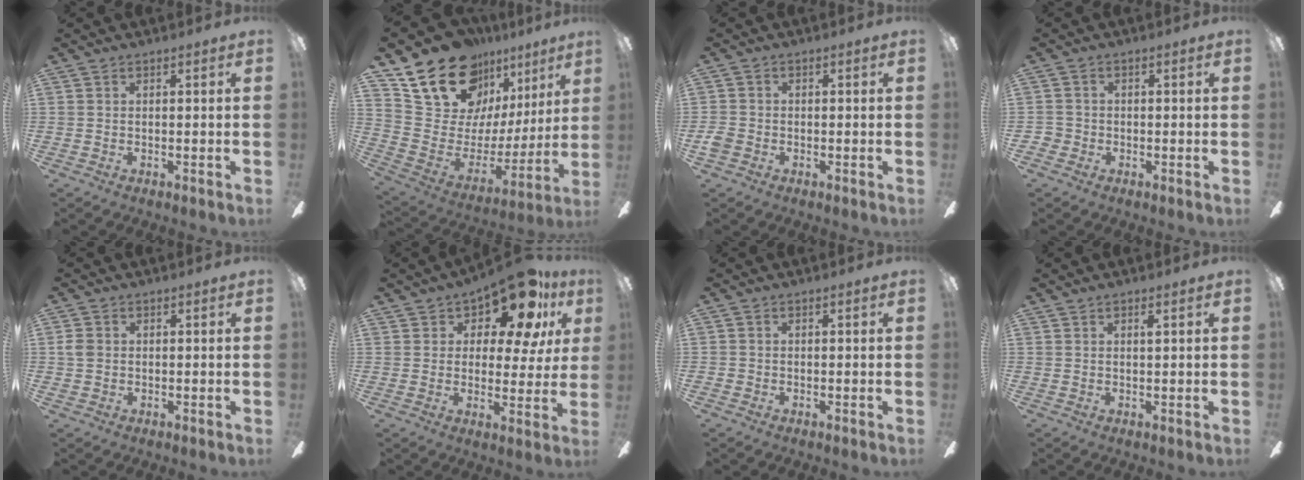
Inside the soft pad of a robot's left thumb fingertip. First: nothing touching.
{"total": 21.2, "force": [15.2, 11.8, 8.7], "torque": [-0.159, -0.098, 0.288]}
{"total": 3.0, "force": [-1.4, 2.2, 1.3], "torque": [-0.019, 0.012, -0.025]}
{"total": 2.4, "force": [-1.2, 2.1, 0.5], "torque": [-0.007, 0.009, -0.025]}
{"total": 2.6, "force": [-0.1, 2.1, 1.6], "torque": [-0.030, 0.009, -0.002]}
{"total": 14.7, "force": [10.2, 5.6, 8.9], "torque": [-0.145, -0.068, 0.173]}
{"total": 1.0, "force": [-0.5, 0.8, 0.2], "torque": [-0.004, 0.006, -0.012]}
{"total": 1.0, "force": [0.6, 0.3, 0.7], "torque": [-0.009, -0.002, 0.008]}